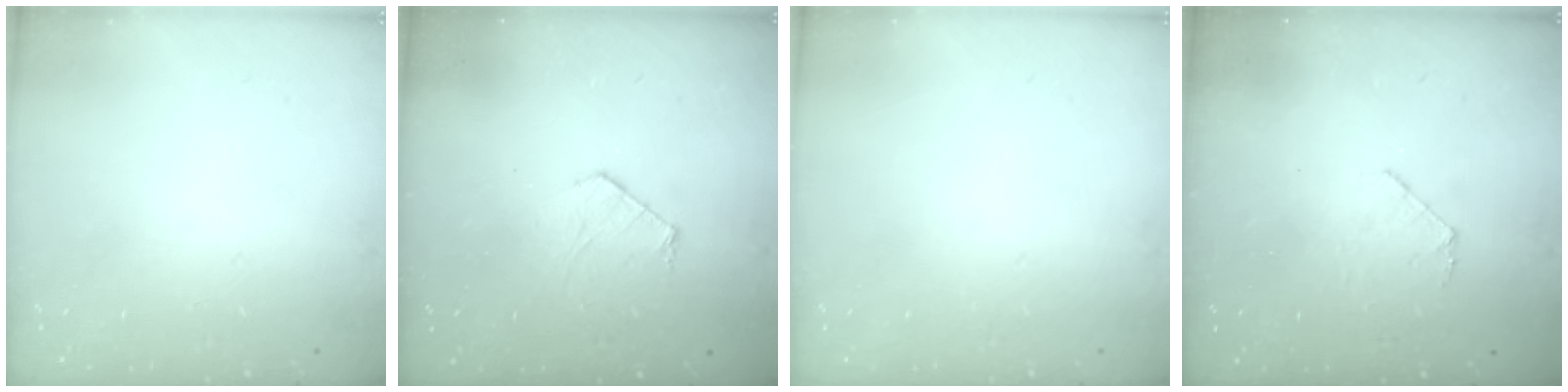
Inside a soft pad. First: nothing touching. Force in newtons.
{"total": 6.1, "press": 6.1, "slide": 0.6}
{"total": 0.0}
{"total": 4.9, "press": 4.9, "slide": 0.4}